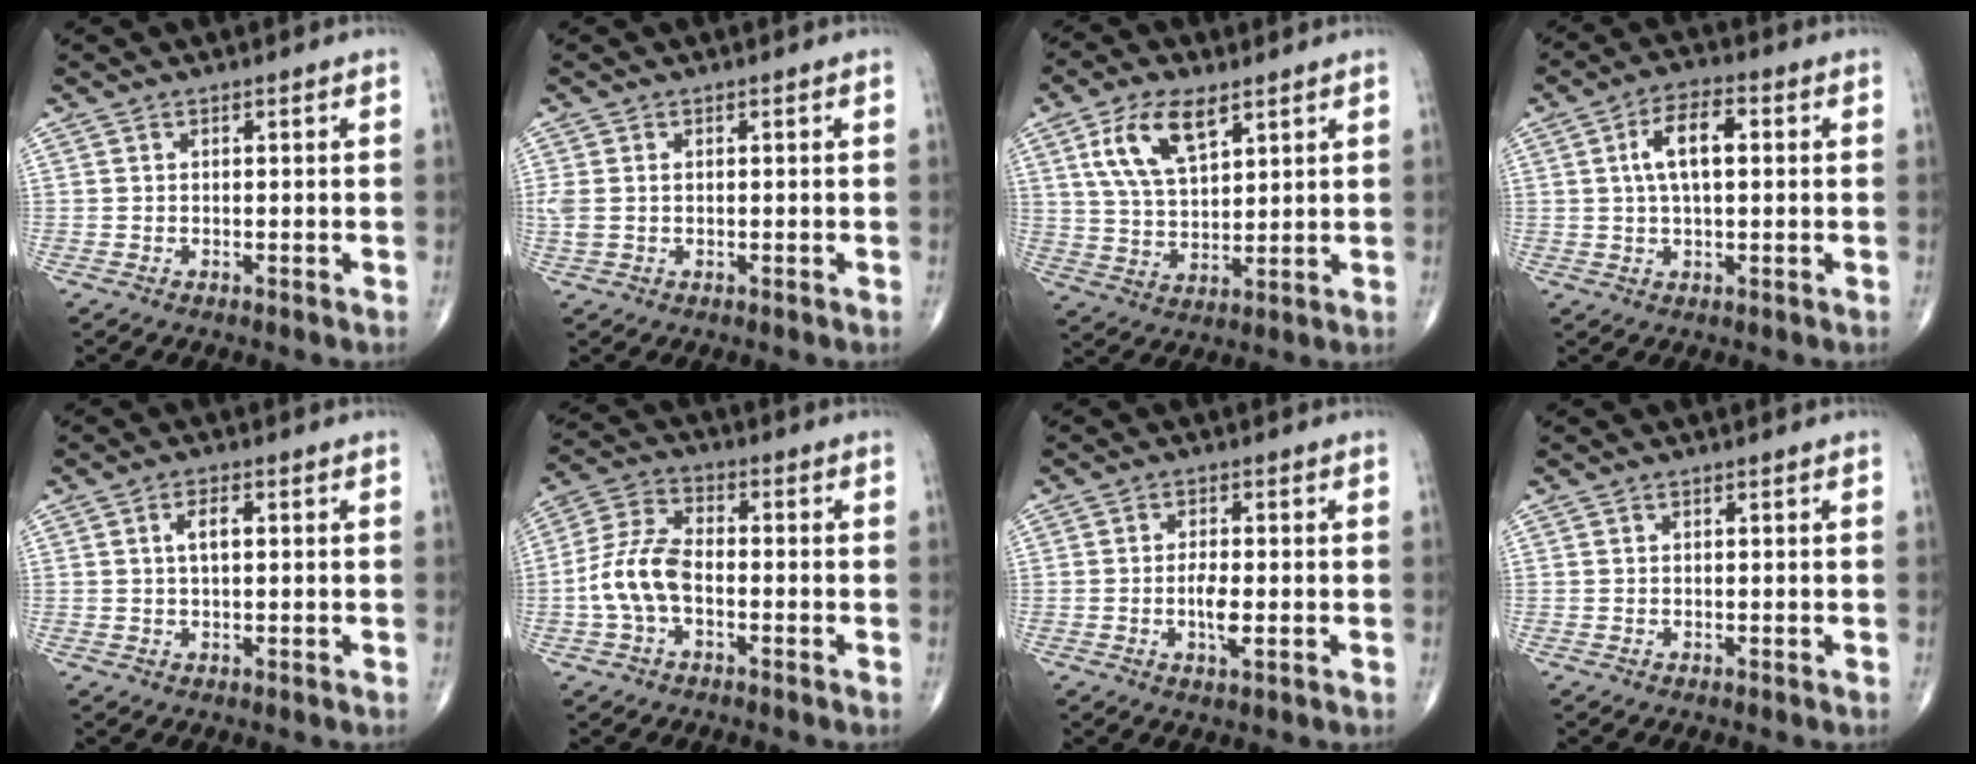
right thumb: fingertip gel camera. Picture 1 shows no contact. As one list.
[{"total": 2.7, "force": [0.2, 1.8, 2.1], "torque": [-0.070, 0.012, 0.008]}, {"total": 11.3, "force": [5.5, 5.4, 8.2], "torque": [-0.147, -0.018, 0.110]}, {"total": 8.2, "force": [1.4, 3.8, 7.1], "torque": [-0.124, 0.014, 0.021]}, {"total": 3.1, "force": [0.6, 1.4, 2.8], "torque": [-0.049, 0.005, 0.009]}, {"total": 9.3, "force": [-2.2, 5.2, 7.3], "torque": [-0.156, 0.030, -0.050]}, {"total": 4.2, "force": [-0.8, 1.4, 3.8], "torque": [-0.069, -0.003, -0.018]}, {"total": 0.0}]